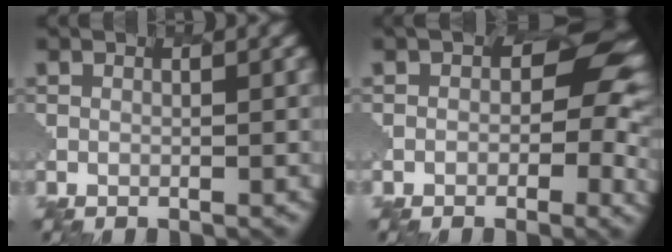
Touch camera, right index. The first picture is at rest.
{"total": 3.8, "force": [0.8, 3.1, 2.1], "torque": [-0.034, 0.005, -0.020]}